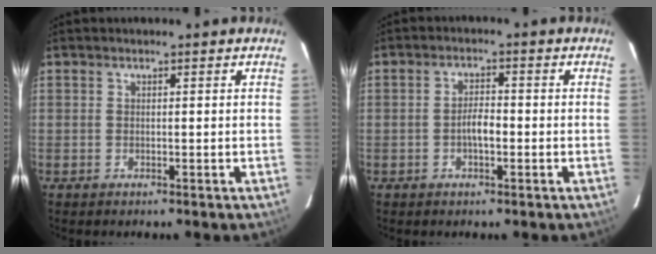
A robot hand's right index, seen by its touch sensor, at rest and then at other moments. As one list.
[{"total": 3.2, "force": [-1.0, 1.2, 2.8], "torque": [-0.053, 0.006, -0.016]}]